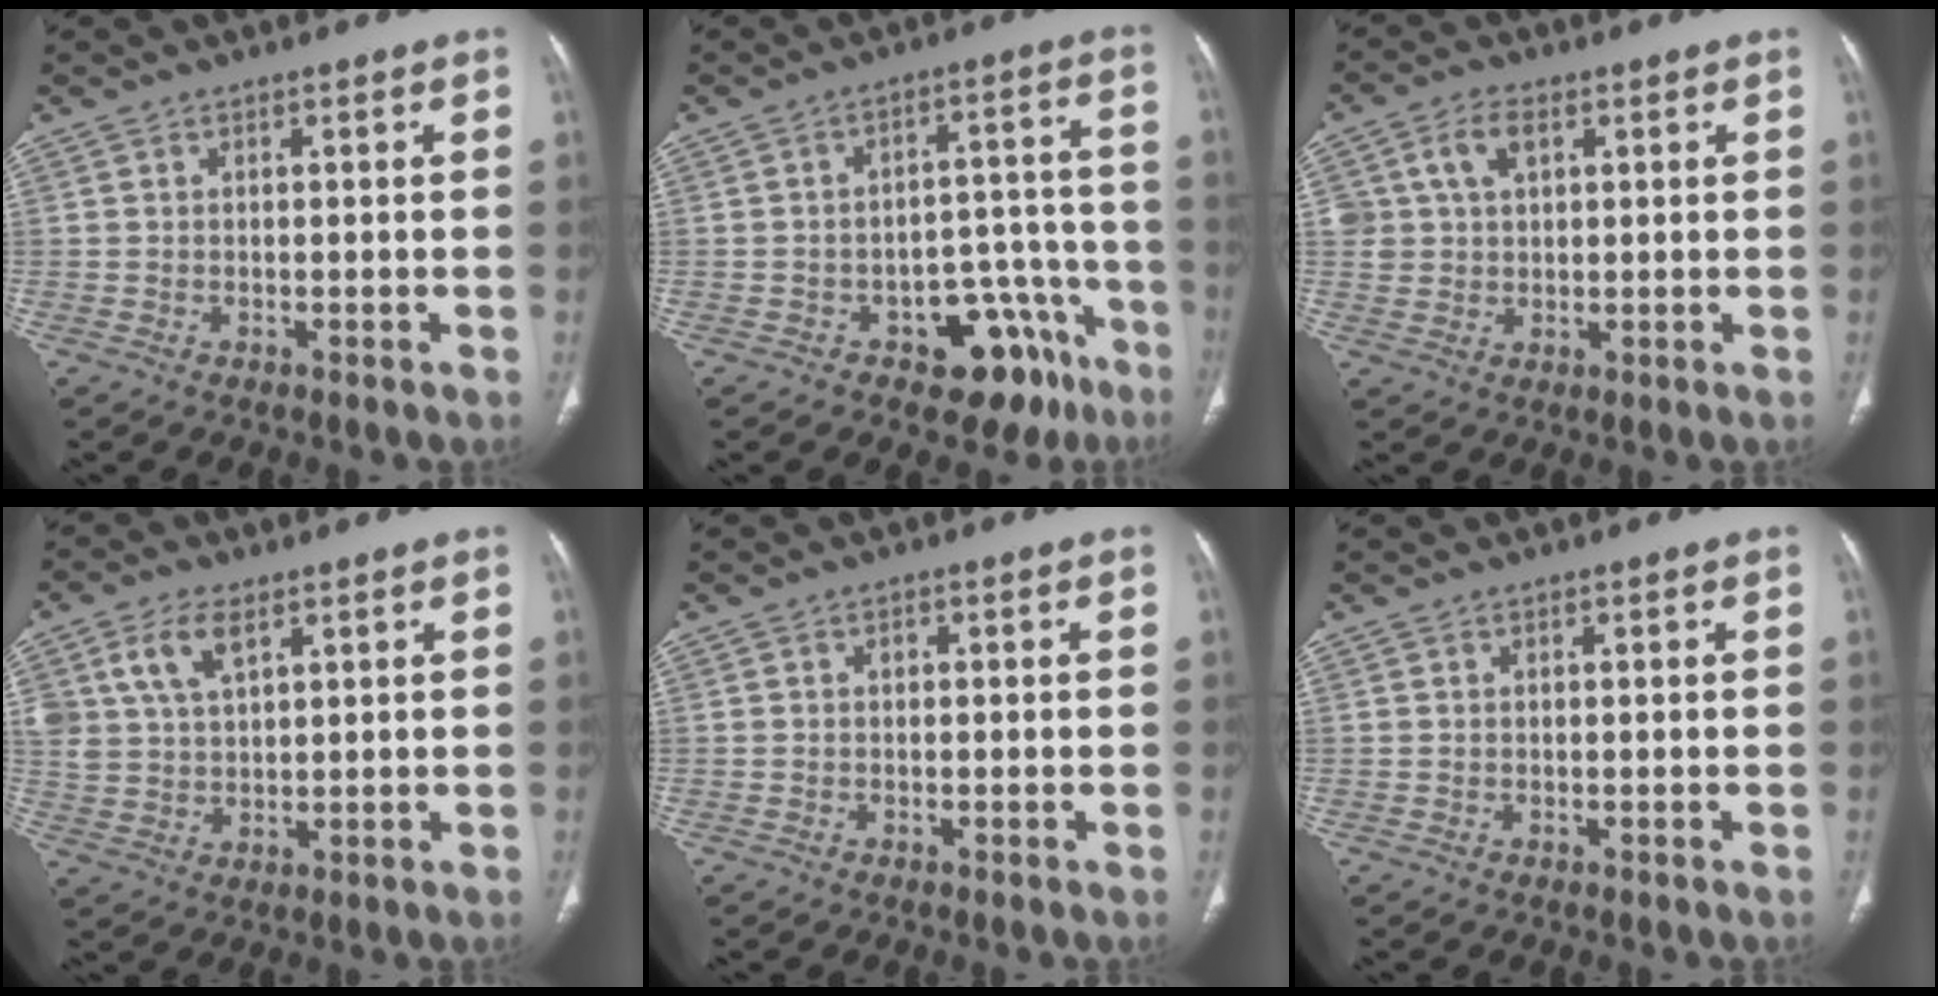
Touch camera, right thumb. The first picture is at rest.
{"total": 13.3, "force": [-7.8, 7.8, 7.4], "torque": [-0.040, 0.077, -0.101]}
{"total": 5.9, "force": [2.2, 4.0, 3.8], "torque": [-0.061, 0.002, 0.044]}
{"total": 7.6, "force": [3.7, 4.1, 5.2], "torque": [-0.097, -0.009, 0.077]}
{"total": 0.6, "force": [0.0, 0.5, 0.3], "torque": [-0.003, 0.002, -0.005]}
{"total": 0.0}